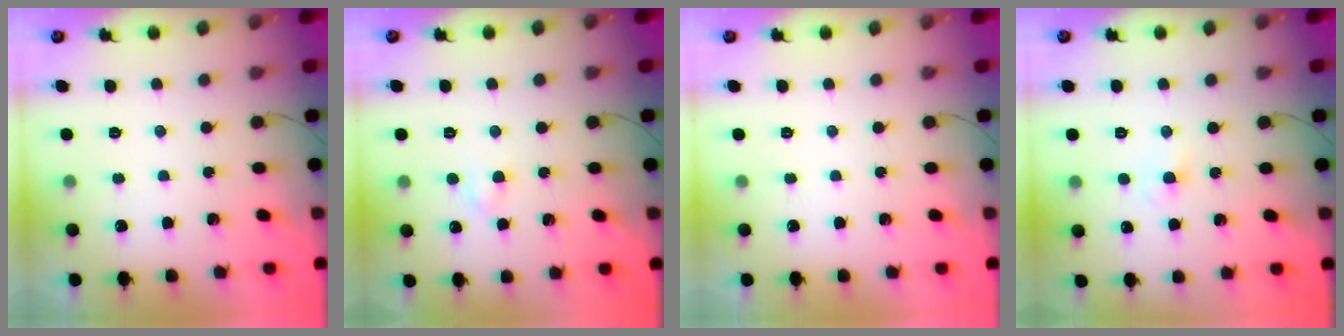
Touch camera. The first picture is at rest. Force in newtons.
{"total": 2.0, "press": 1.9, "slide": 0.8}
{"total": 0.0}
{"total": 1.9, "press": 1.7, "slide": 0.8}